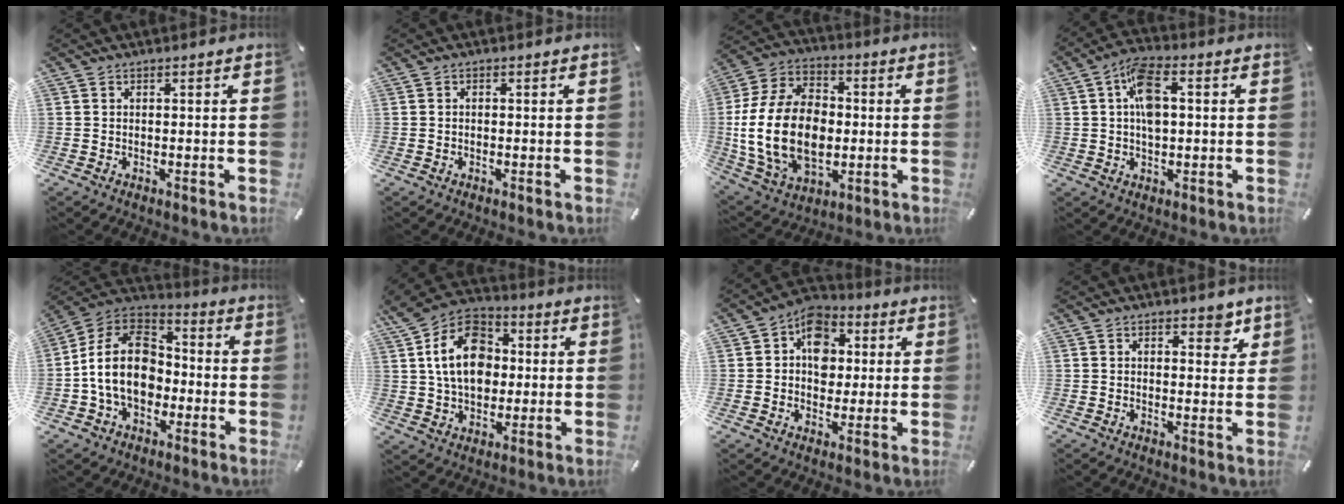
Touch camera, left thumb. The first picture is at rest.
{"total": 0.5, "force": [-0.2, 0.3, 0.4], "torque": [-0.008, 0.000, -0.004]}
{"total": 21.7, "force": [-2.2, 15.5, 15.0], "torque": [-0.319, 0.004, -0.034]}
{"total": 8.2, "force": [1.1, 4.5, 6.8], "torque": [-0.121, 0.007, 0.017]}
{"total": 16.0, "force": [-3.1, 12.3, 9.8], "torque": [-0.213, 0.029, -0.059]}
{"total": 16.2, "force": [1.8, 12.2, 10.5], "torque": [-0.206, 0.008, 0.028]}
{"total": 9.8, "force": [1.6, 8.1, 5.2], "torque": [-0.076, -0.001, 0.027]}
{"total": 4.2, "force": [2.7, 2.4, 2.2], "torque": [-0.010, -0.013, 0.039]}